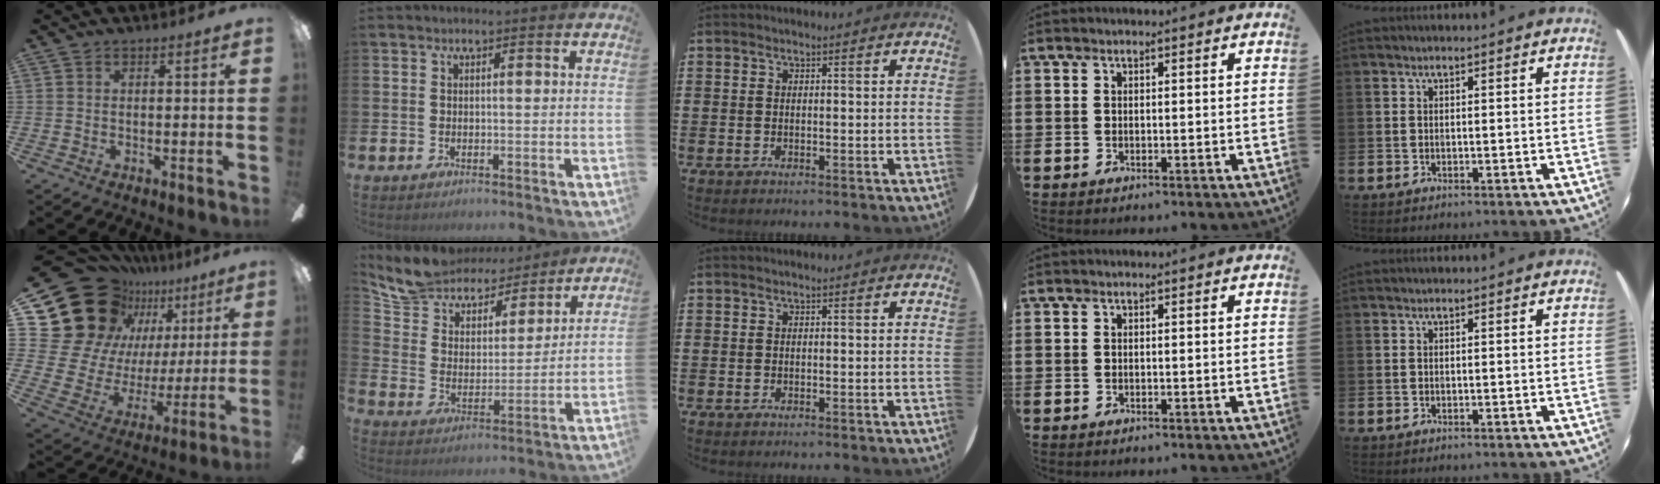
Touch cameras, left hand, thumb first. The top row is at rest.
{"thumb": {"total": 22.7, "force": [12.2, 16.3, 10.0], "torque": [-0.172, -0.083, 0.253]}, "index": {"total": 9.5, "force": [8.7, 3.8, 0.5], "torque": [-0.058, -0.071, 0.156]}}